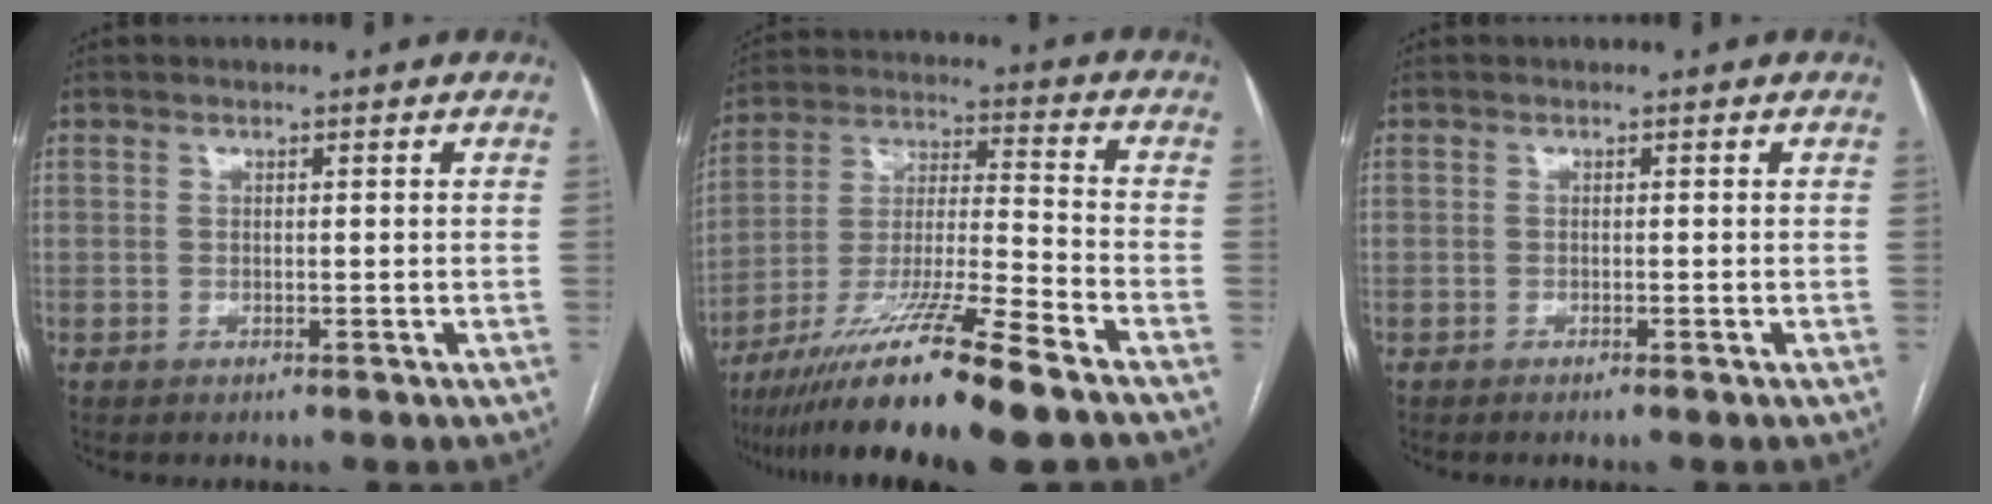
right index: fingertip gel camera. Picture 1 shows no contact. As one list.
[{"total": 16.6, "force": [-12.2, -1.2, 11.2], "torque": [-0.220, -0.030, -0.219]}, {"total": 0.9, "force": [-0.7, -0.1, 0.4], "torque": [-0.007, 0.001, -0.009]}]